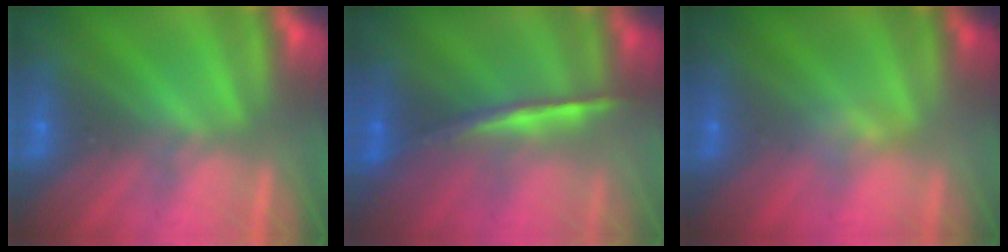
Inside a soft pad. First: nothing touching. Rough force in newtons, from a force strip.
{"total": 1.5}
{"total": 2.3}